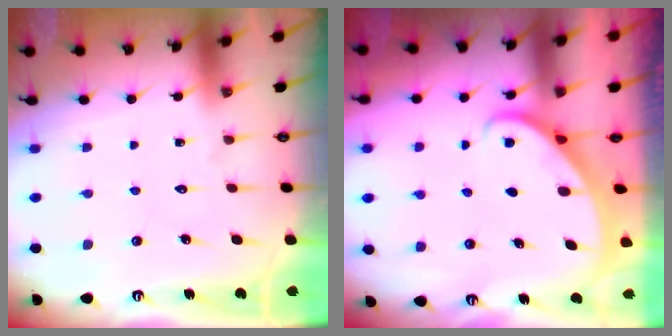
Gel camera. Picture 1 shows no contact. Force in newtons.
{"total": 1.9, "press": 1.9, "slide": 0.2}